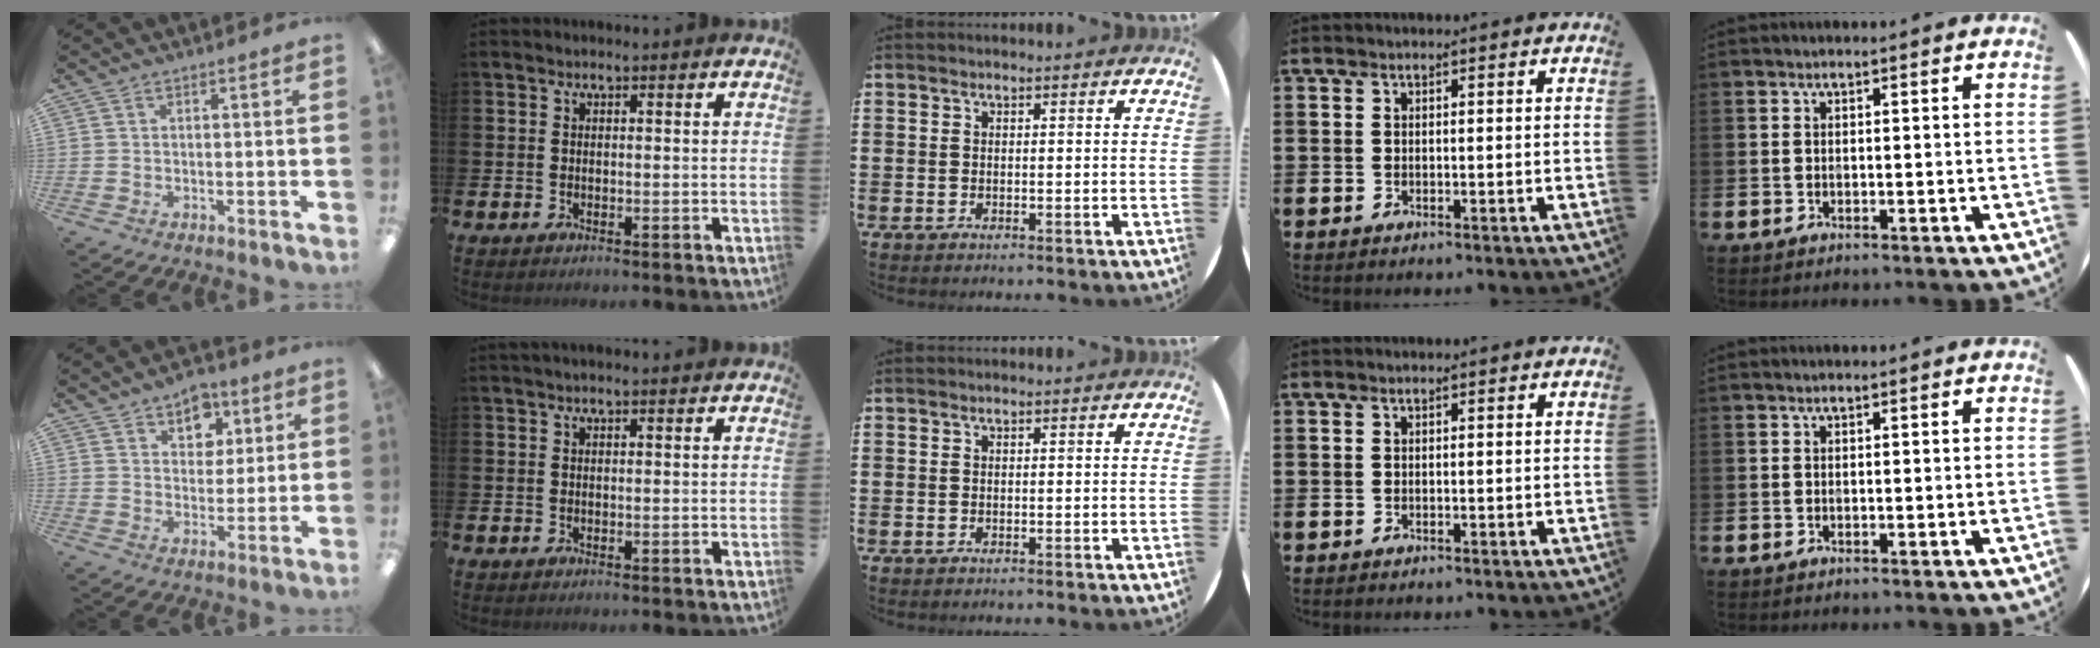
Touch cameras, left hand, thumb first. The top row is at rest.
{"thumb": {"total": 7.6, "force": [4.8, 5.4, 2.1], "torque": [-0.020, -0.025, 0.083]}, "index": {"total": 0.6, "force": [0.5, 0.0, 0.3], "torque": [-0.006, 0.001, 0.008]}}